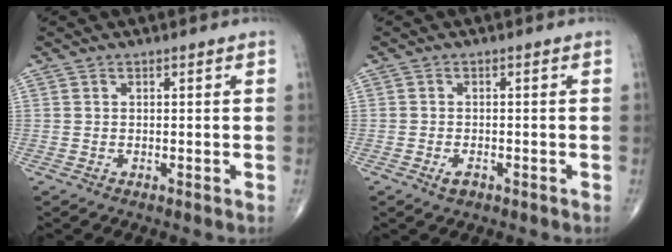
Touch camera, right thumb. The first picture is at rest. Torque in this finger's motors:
{"motor_torque": [-0.24, -0.05, 0.07, 0.07, 0.00]}